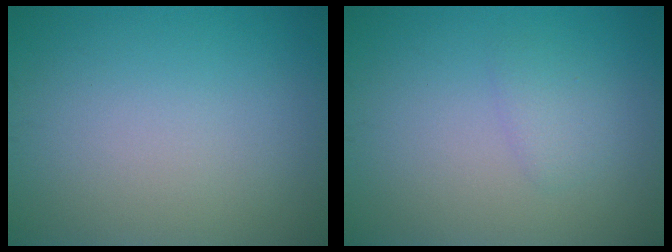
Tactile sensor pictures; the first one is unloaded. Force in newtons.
{"total": 1.3, "press": 1.3, "slide": 0.1}